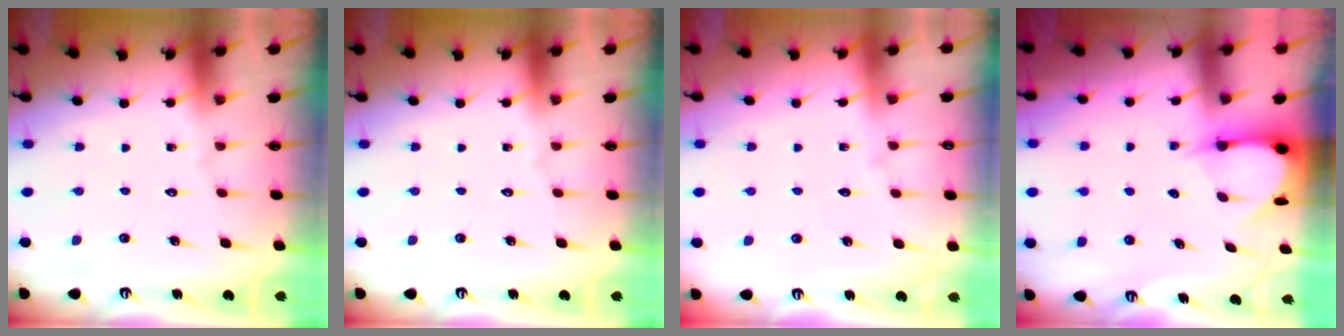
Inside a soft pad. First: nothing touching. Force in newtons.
{"total": 0.0}
{"total": 2.9, "press": 2.9, "slide": 0.4}
{"total": 3.4, "press": 3.4, "slide": 0.3}